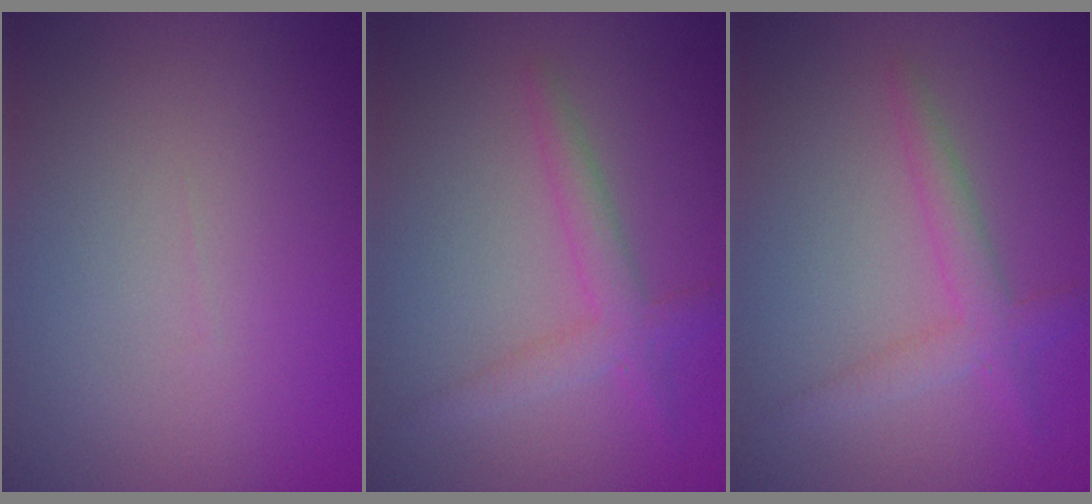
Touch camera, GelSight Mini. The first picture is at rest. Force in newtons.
{"total": 2.6, "press": 2.6, "slide": 0.1}
{"total": 2.6, "press": 2.6, "slide": 0.1}